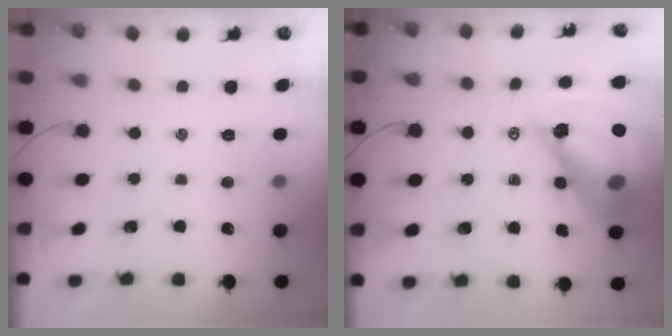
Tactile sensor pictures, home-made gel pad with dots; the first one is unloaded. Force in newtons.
{"total": 19.6, "press": 18.8, "slide": 5.4}